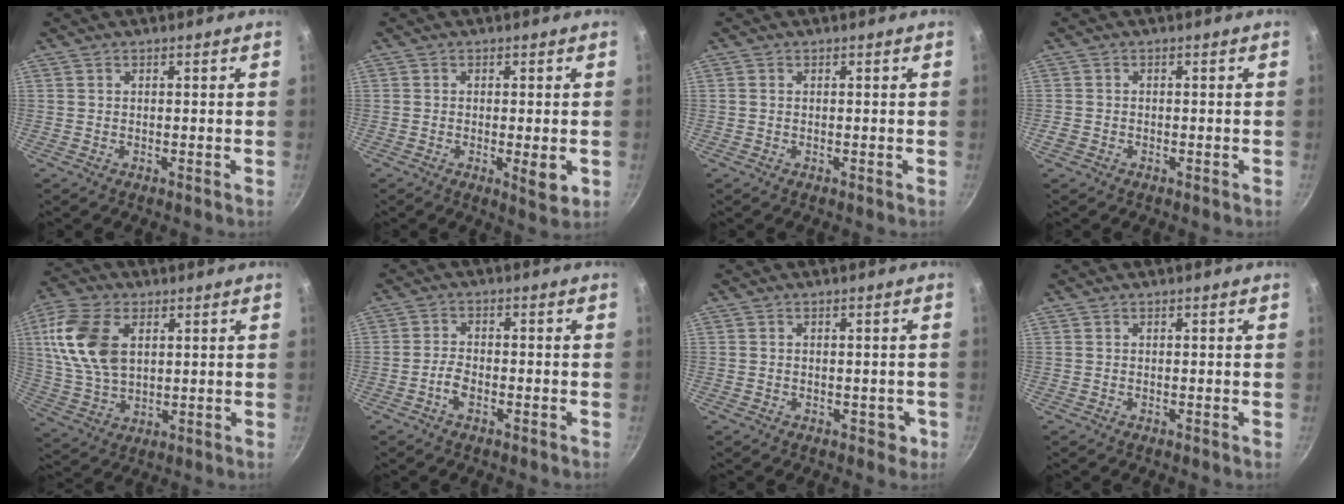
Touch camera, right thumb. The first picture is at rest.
{"total": 4.6, "force": [-1.0, 1.3, 4.3], "torque": [-0.065, -0.010, -0.013]}
{"total": 0.5, "force": [0.0, 0.4, 0.4], "torque": [-0.006, 0.003, 0.000]}
{"total": 1.5, "force": [-0.8, 1.1, 0.6], "torque": [-0.018, 0.004, -0.013]}
{"total": 14.5, "force": [3.8, 9.1, 10.6], "torque": [-0.197, -0.006, 0.076]}
{"total": 3.4, "force": [-1.7, 1.7, 2.4], "torque": [-0.048, 0.016, -0.036]}
{"total": 3.4, "force": [-0.9, 2.5, 2.1], "torque": [-0.003, 0.013, -0.005]}
{"total": 0.0}